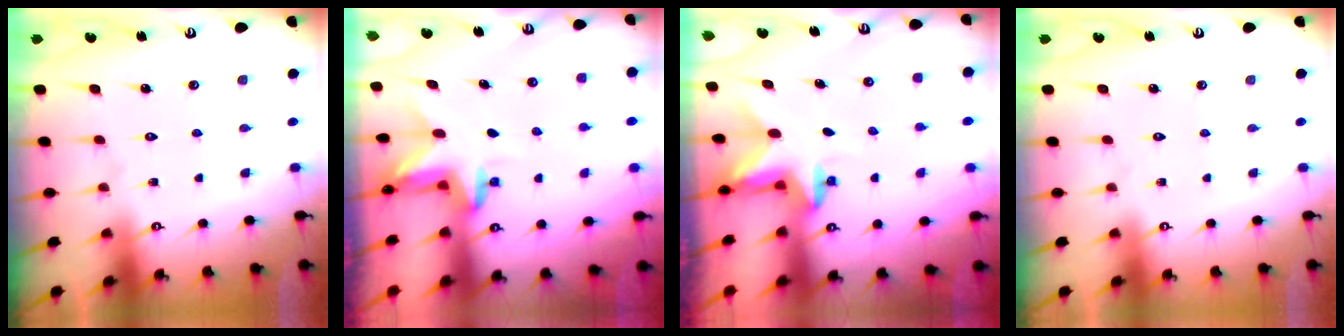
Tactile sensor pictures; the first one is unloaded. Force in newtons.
{"total": 3.3, "press": 3.3, "slide": 0.3}
{"total": 2.6, "press": 2.5, "slide": 0.4}
{"total": 0.0}